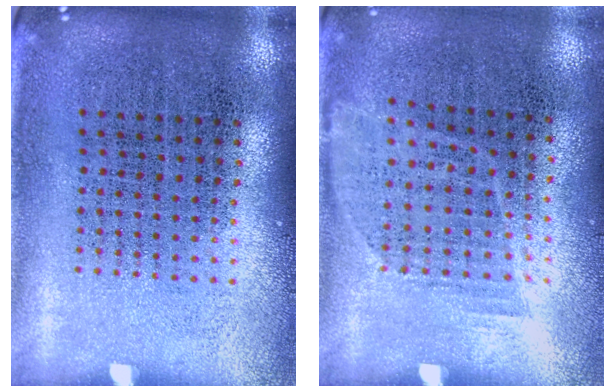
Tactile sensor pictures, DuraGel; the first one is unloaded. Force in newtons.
{"total": 1.1, "press": 0.8, "slide": 0.7}